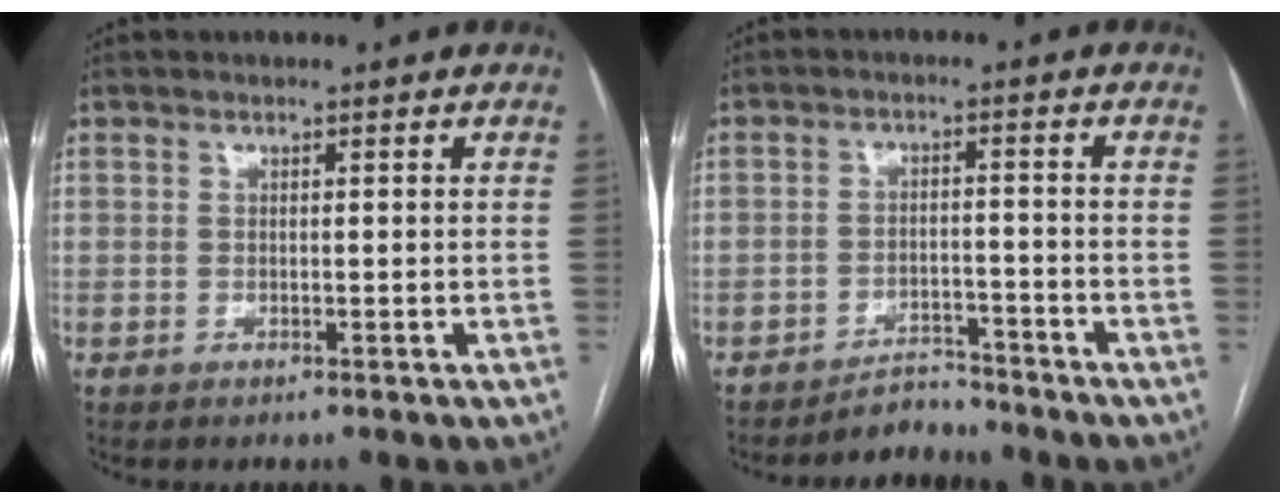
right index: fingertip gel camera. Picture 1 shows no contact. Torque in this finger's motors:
{"motor_torque": [-0.80, -0.44, -0.35, -0.12]}